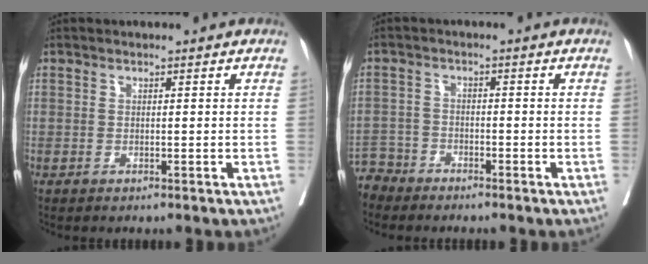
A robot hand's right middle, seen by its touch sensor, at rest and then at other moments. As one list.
[{"total": 4.3, "force": [-4.0, 1.4, -0.9], "torque": [0.019, -0.005, -0.082]}]